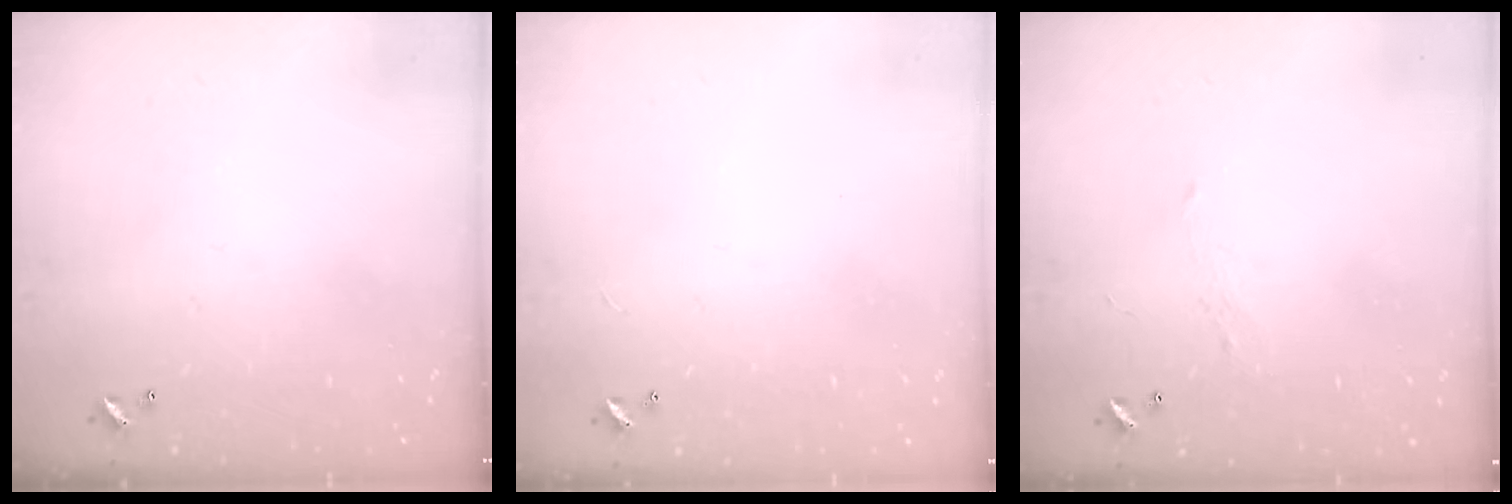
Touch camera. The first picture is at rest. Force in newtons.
{"total": 2.8, "press": 2.8, "slide": 0.3}
{"total": 1.0, "press": 0.8, "slide": 0.5}